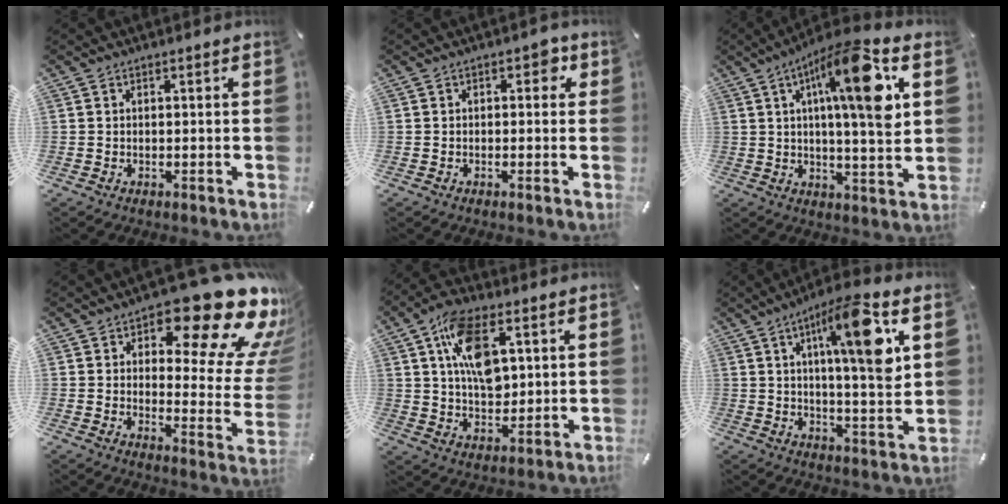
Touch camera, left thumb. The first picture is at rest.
{"total": 2.0, "force": [0.0, 1.5, 1.4], "torque": [-0.012, 0.004, -0.006]}
{"total": 16.9, "force": [6.2, 3.2, 15.4], "torque": [-0.245, -0.014, 0.088]}
{"total": 21.8, "force": [14.0, 8.4, 14.4], "torque": [-0.179, -0.104, 0.220]}
{"total": 14.1, "force": [4.8, 8.5, 10.2], "torque": [-0.171, 0.001, 0.086]}
{"total": 15.2, "force": [6.4, 2.7, 13.5], "torque": [-0.217, -0.014, 0.091]}